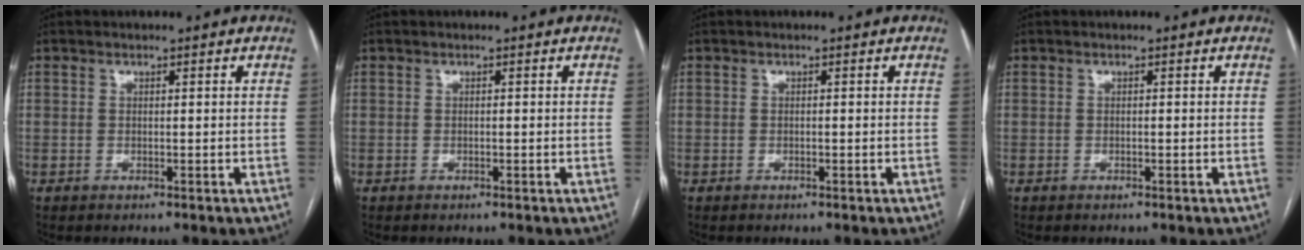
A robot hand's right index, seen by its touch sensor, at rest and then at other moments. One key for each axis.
{"total": 0.0}
{"total": 0.0}
{"total": 0.0}